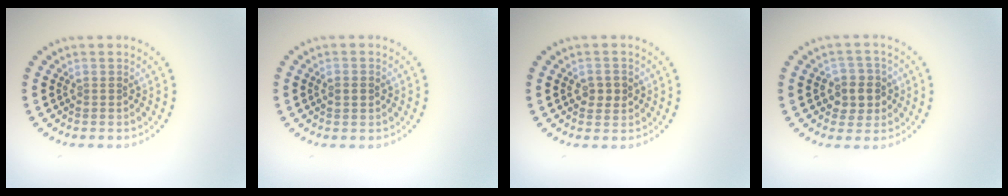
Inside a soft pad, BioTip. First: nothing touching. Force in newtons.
{"total": 1.5, "press": 1.4, "slide": 0.2}
{"total": 1.8, "press": 1.8, "slide": 0.2}
{"total": 2.9, "press": 2.7, "slide": 0.9}